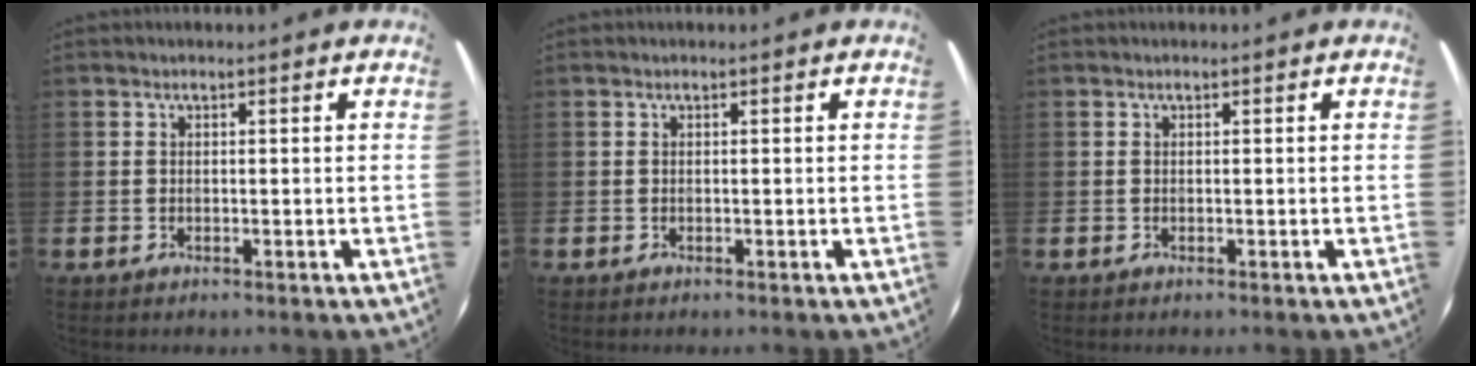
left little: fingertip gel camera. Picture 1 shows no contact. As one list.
[{"total": 0.0}, {"total": 0.0}]